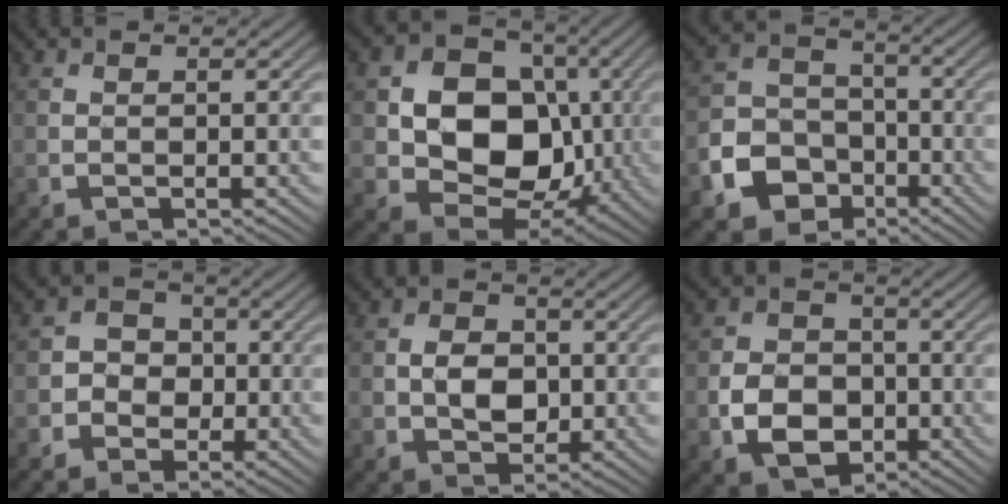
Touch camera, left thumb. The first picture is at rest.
{"total": 12.1, "force": [0.0, 9.6, 7.4], "torque": [-0.142, -0.003, -0.013]}
{"total": 8.3, "force": [-4.1, 6.4, 3.3], "torque": [-0.079, -0.021, -0.090]}
{"total": 4.0, "force": [-1.2, 3.7, 1.0], "torque": [-0.005, 0.009, -0.041]}
{"total": 4.0, "force": [-0.5, 3.0, 2.6], "torque": [-0.047, -0.004, -0.014]}
{"total": 6.5, "force": [-2.2, 5.1, 3.5], "torque": [-0.068, -0.007, -0.048]}